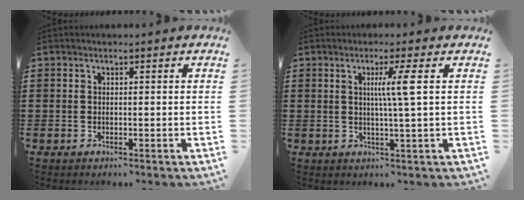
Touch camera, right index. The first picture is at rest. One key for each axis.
{"total": 4.6, "fx": 0.9, "fy": -0.8, "fz": 4.5, "tx": -0.086, "ty": -0.005, "tz": 0.008}